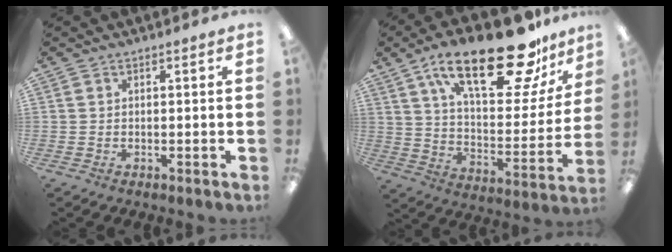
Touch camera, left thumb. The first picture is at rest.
{"total": 27.4, "force": [17.8, 9.5, 18.5], "torque": [-0.280, -0.105, 0.290]}